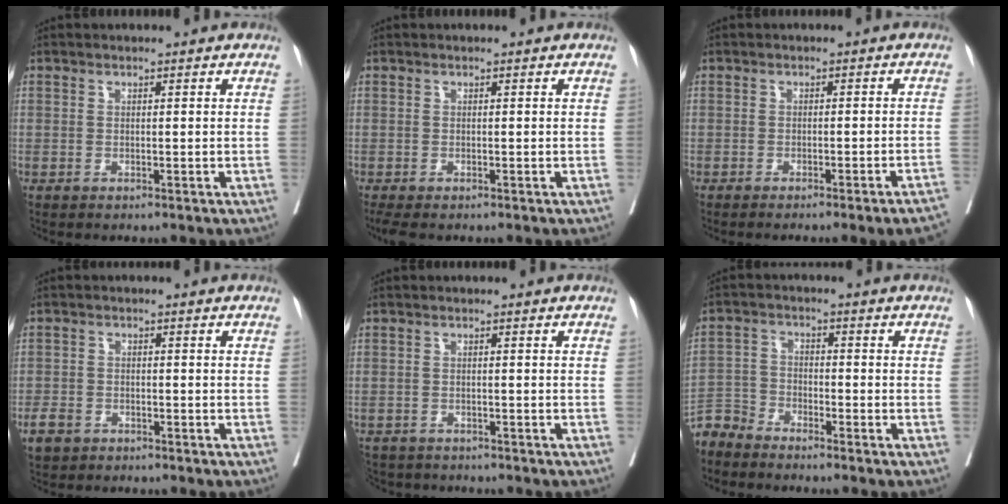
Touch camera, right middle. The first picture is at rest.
{"total": 2.5, "force": [-1.9, 1.0, 1.2], "torque": [-0.028, -0.011, -0.028]}
{"total": 7.8, "force": [-6.6, -0.8, 4.1], "torque": [-0.034, -0.009, -0.083]}
{"total": 3.4, "force": [-2.5, 2.0, 1.0], "torque": [-0.029, -0.001, -0.043]}
{"total": 6.7, "force": [-6.1, 2.4, 1.2], "torque": [-0.027, -0.006, -0.089]}
{"total": 4.5, "force": [-4.4, 0.8, -0.3], "torque": [0.004, -0.005, -0.091]}